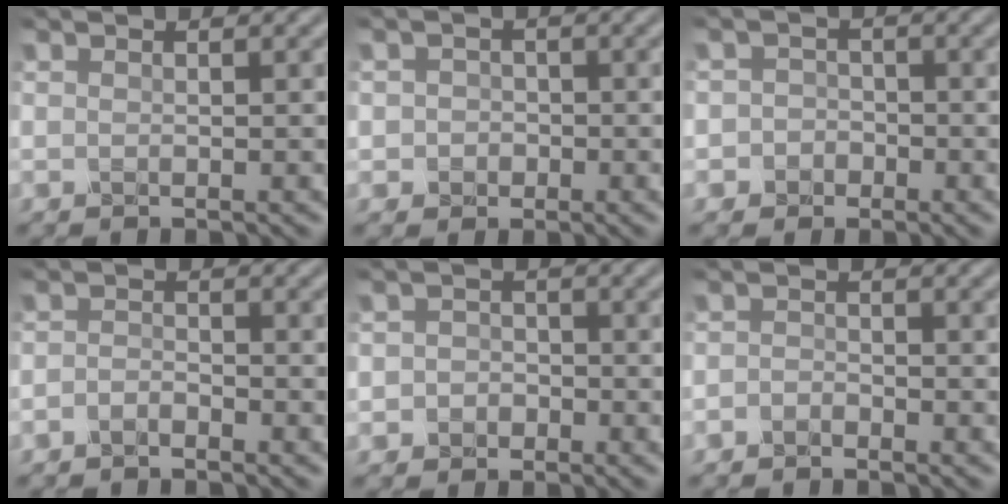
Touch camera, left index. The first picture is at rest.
{"total": 1.8, "force": [-0.2, 1.7, 0.4], "torque": [0.013, -0.003, -0.011]}
{"total": 2.4, "force": [-0.8, 2.3, 0.3], "torque": [0.025, 0.006, -0.029]}
{"total": 1.2, "force": [-0.9, 0.5, 0.6], "torque": [-0.012, 0.002, -0.021]}
{"total": 2.0, "force": [-0.5, 1.8, 0.5], "torque": [0.015, 0.001, -0.023]}
{"total": 1.0, "force": [-0.8, 0.5, 0.3], "torque": [-0.004, 0.001, -0.018]}